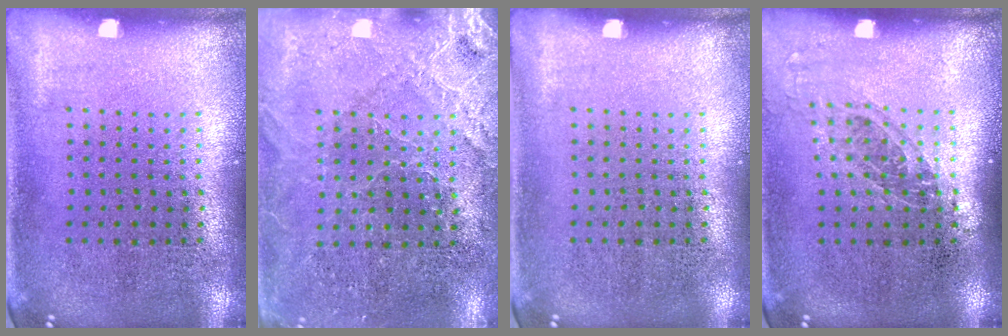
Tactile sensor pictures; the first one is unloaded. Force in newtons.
{"total": 2.8, "press": 2.8, "slide": 0.3}
{"total": 0.0}
{"total": 1.2, "press": 1.0, "slide": 0.7}